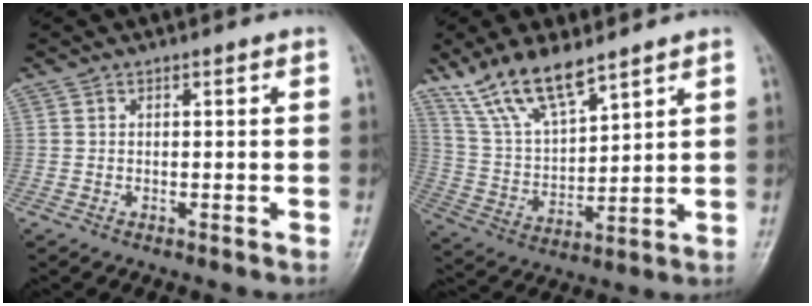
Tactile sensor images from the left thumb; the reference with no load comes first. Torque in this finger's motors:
{"motor_torque": [1.19, 1.06, 0.25, -0.20, 0.09]}